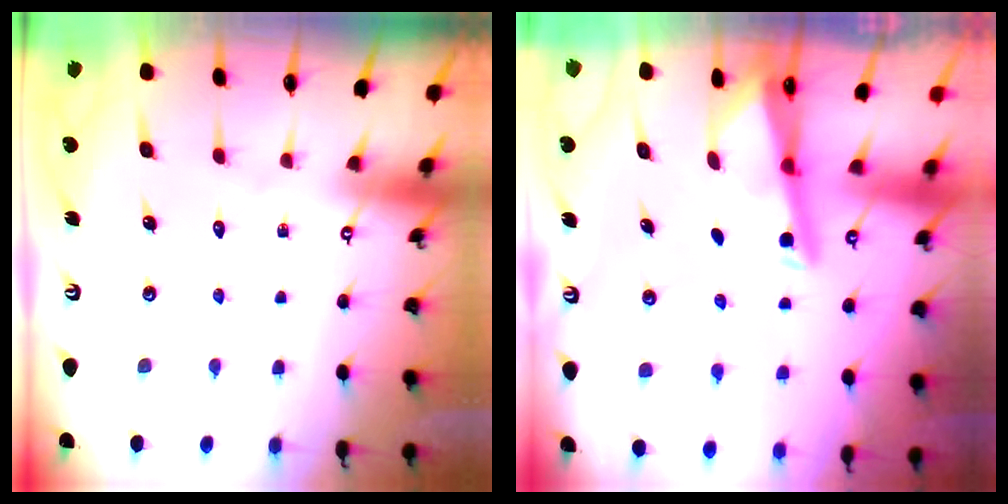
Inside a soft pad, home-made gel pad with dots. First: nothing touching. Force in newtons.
{"total": 2.9, "press": 2.9, "slide": 0.1}